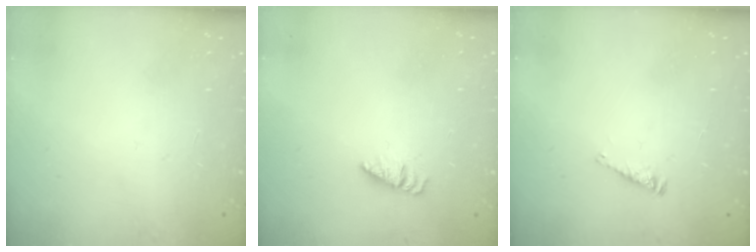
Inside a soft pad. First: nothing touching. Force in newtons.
{"total": 1.1, "press": 1.1, "slide": 0.2}
{"total": 2.4, "press": 2.4, "slide": 0.4}